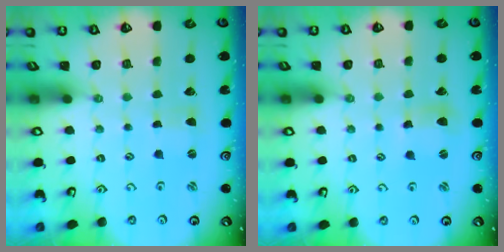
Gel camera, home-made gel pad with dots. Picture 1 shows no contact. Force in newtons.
{"total": 4.7, "press": 4.7, "slide": 0.5}